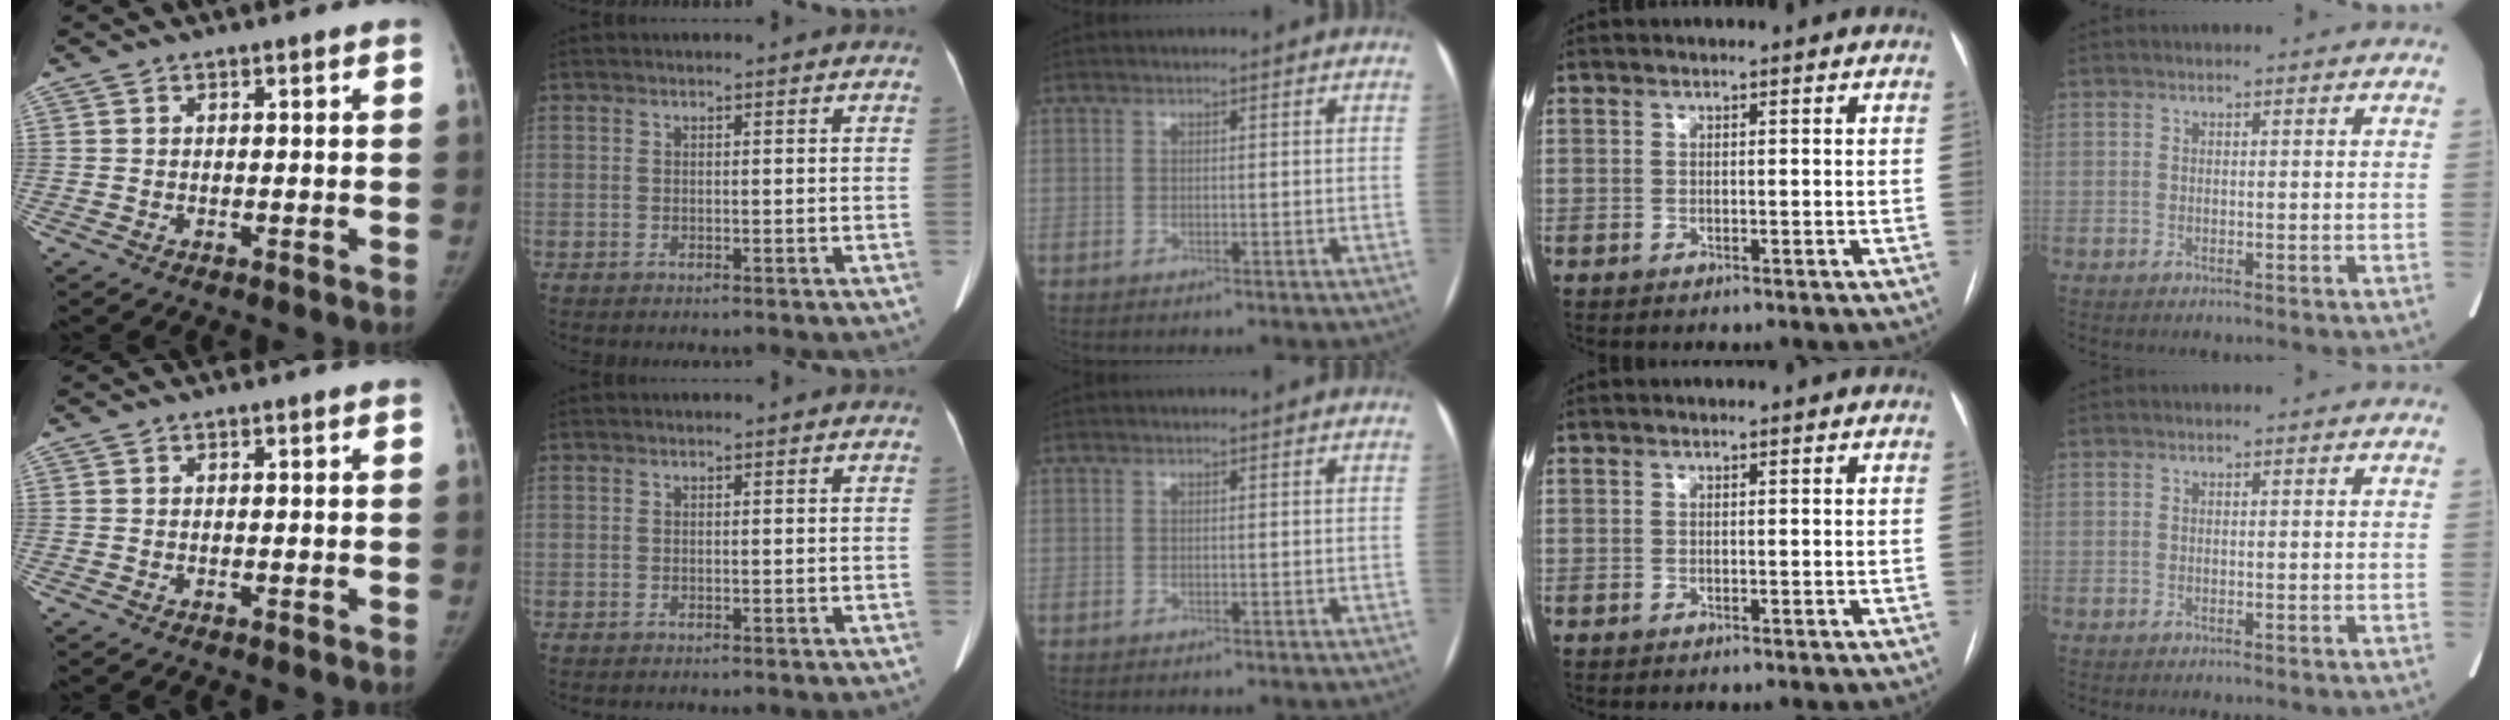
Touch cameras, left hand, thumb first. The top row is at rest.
{}